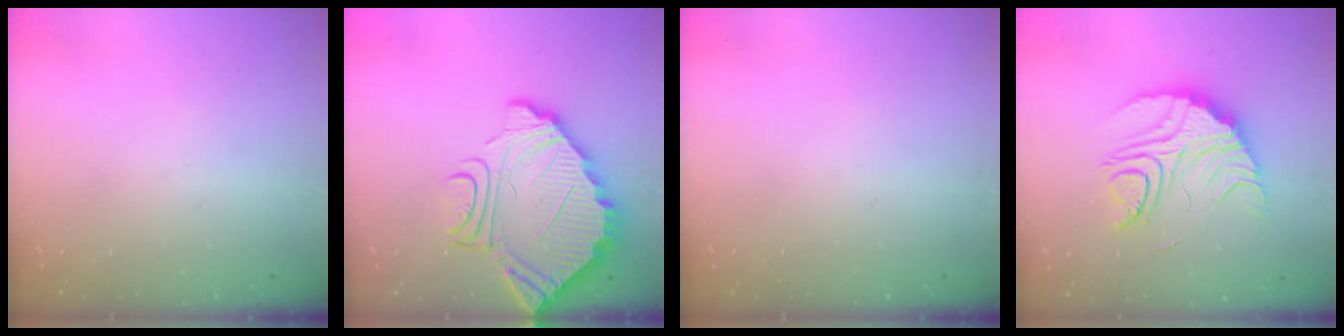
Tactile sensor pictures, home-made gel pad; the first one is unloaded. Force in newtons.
{"total": 12.6, "press": 12.6, "slide": 0.9}
{"total": 0.0}
{"total": 15.9, "press": 15.8, "slide": 1.7}